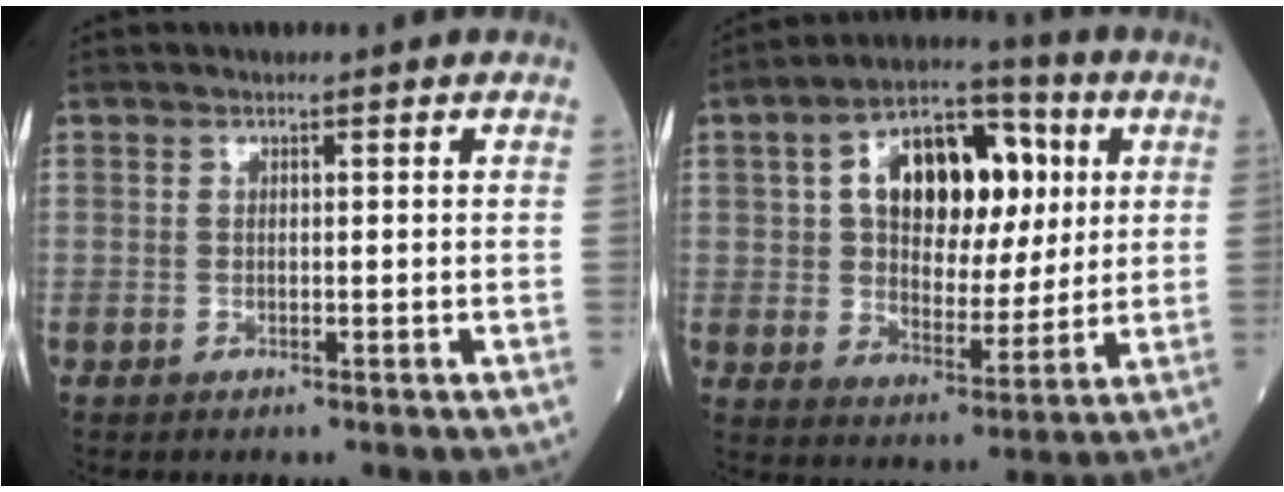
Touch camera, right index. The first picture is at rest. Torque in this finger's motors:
{"motor_torque": [1.86, 0.28, 0.91, 0.21]}